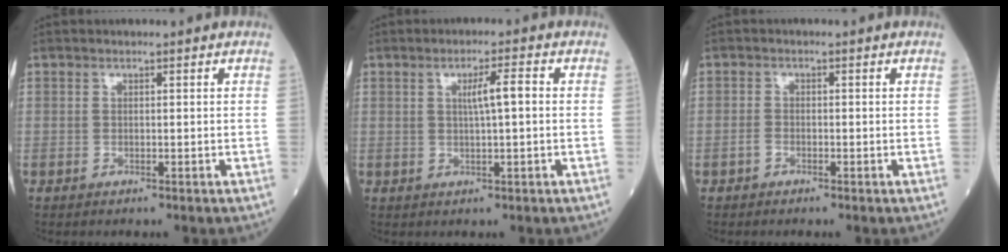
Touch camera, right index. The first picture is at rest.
{"total": 3.6, "force": [0.6, 0.1, 3.6], "torque": [-0.065, 0.003, 0.011]}
{"total": 1.0, "force": [-0.7, 0.6, 0.5], "torque": [-0.009, 0.003, -0.013]}